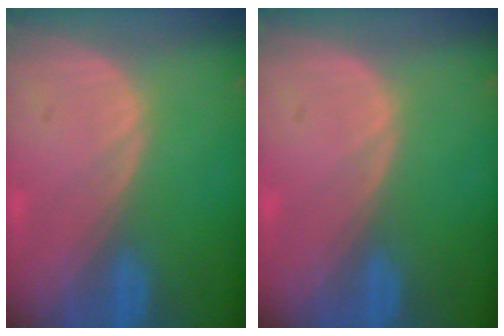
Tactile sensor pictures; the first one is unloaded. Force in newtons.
{"total": 0.0}